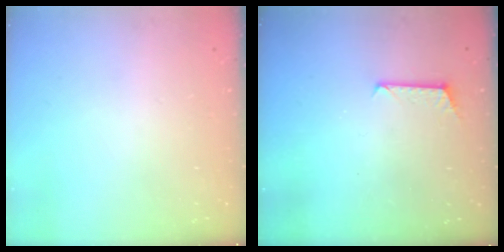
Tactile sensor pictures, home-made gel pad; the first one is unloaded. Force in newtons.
{"total": 6.0, "press": 6.0, "slide": 0.4}